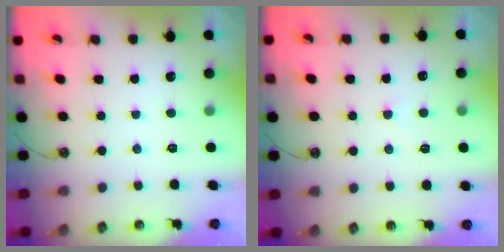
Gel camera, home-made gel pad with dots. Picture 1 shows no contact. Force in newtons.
{"total": 4.3, "press": 4.2, "slide": 0.5}